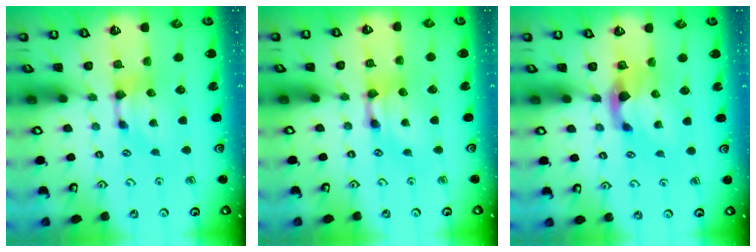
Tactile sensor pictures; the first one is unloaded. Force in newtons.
{"total": 2.1, "press": 2.1, "slide": 0.1}
{"total": 2.2, "press": 1.9, "slide": 1.2}